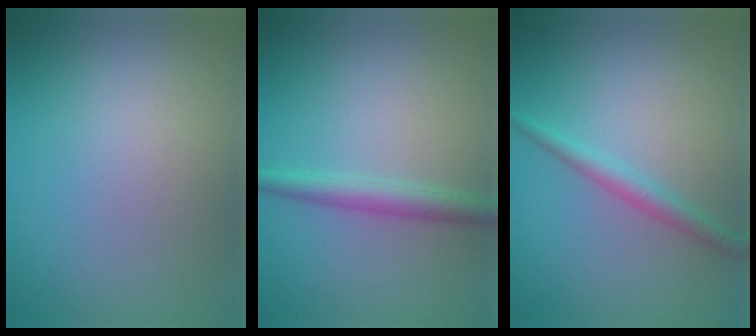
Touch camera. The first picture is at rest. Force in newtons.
{"total": 2.7, "press": 2.7, "slide": 0.1}
{"total": 2.1, "press": 2.1, "slide": 0.0}